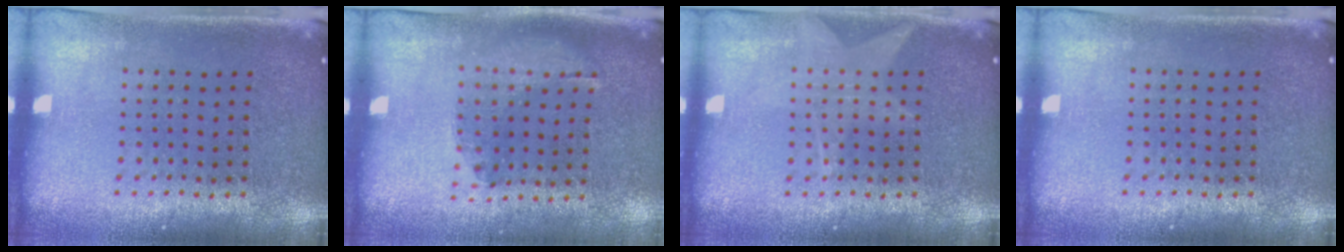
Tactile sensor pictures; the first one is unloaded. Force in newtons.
{"total": 1.2, "press": 0.8, "slide": 0.9}
{"total": 1.3, "press": 1.3, "slide": 0.1}
{"total": 0.0}